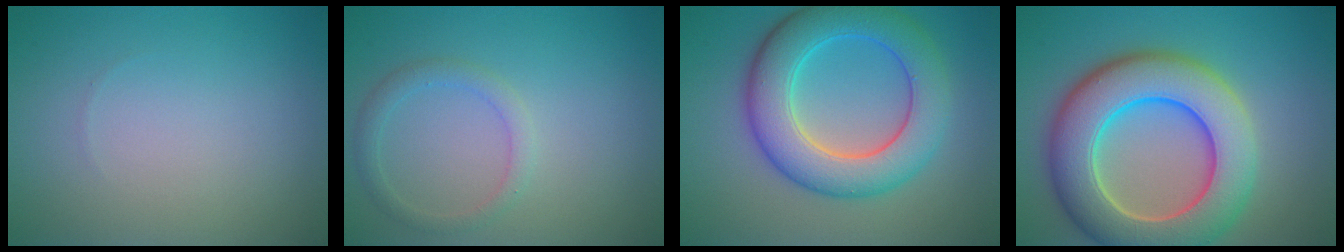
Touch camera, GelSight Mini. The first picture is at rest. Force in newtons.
{"total": 1.8, "press": 1.8, "slide": 0.1}
{"total": 8.1, "press": 8.1, "slide": 0.1}
{"total": 10.7, "press": 10.7, "slide": 0.8}